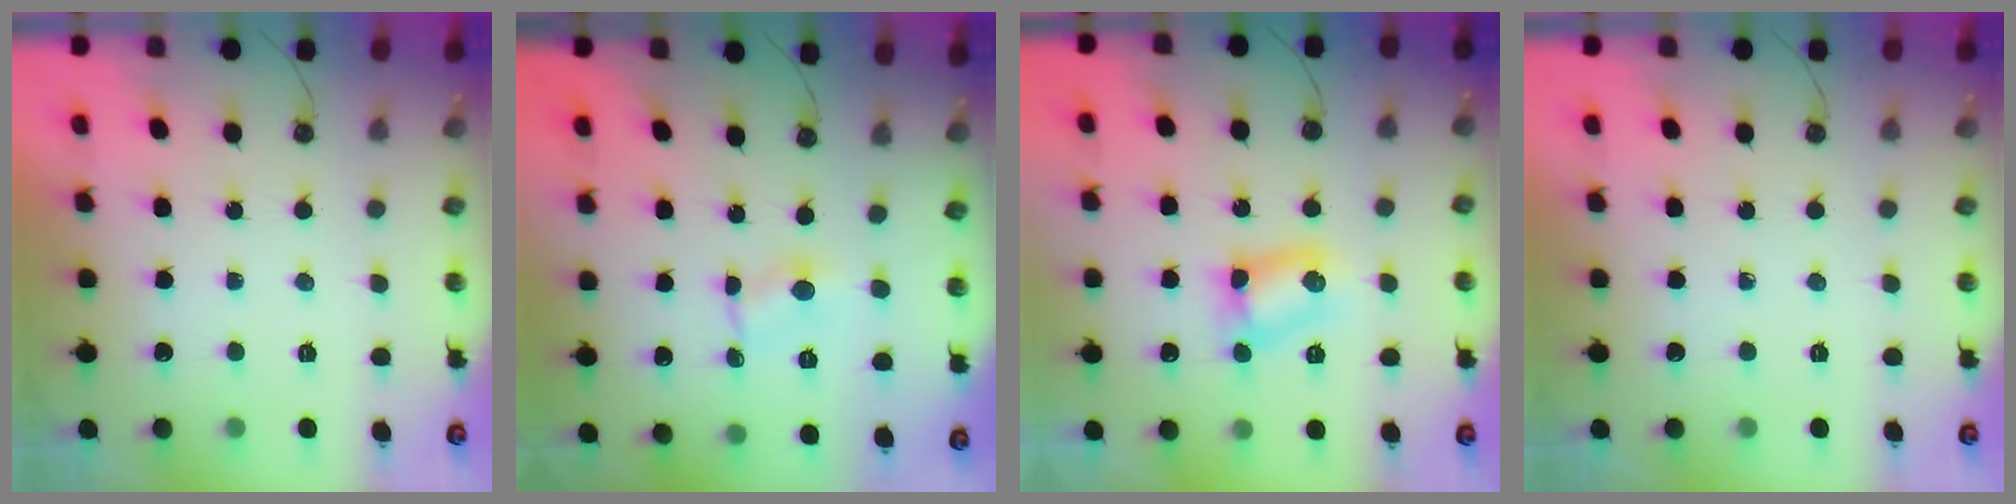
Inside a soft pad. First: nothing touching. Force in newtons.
{"total": 1.6, "press": 1.5, "slide": 0.2}
{"total": 7.5, "press": 6.5, "slide": 3.7}
{"total": 0.0}